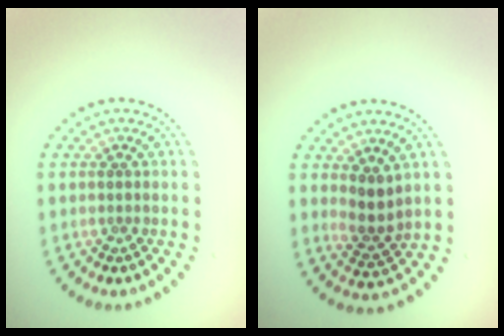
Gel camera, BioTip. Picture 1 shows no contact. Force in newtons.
{"total": 2.3, "press": 1.9, "slide": 1.2}